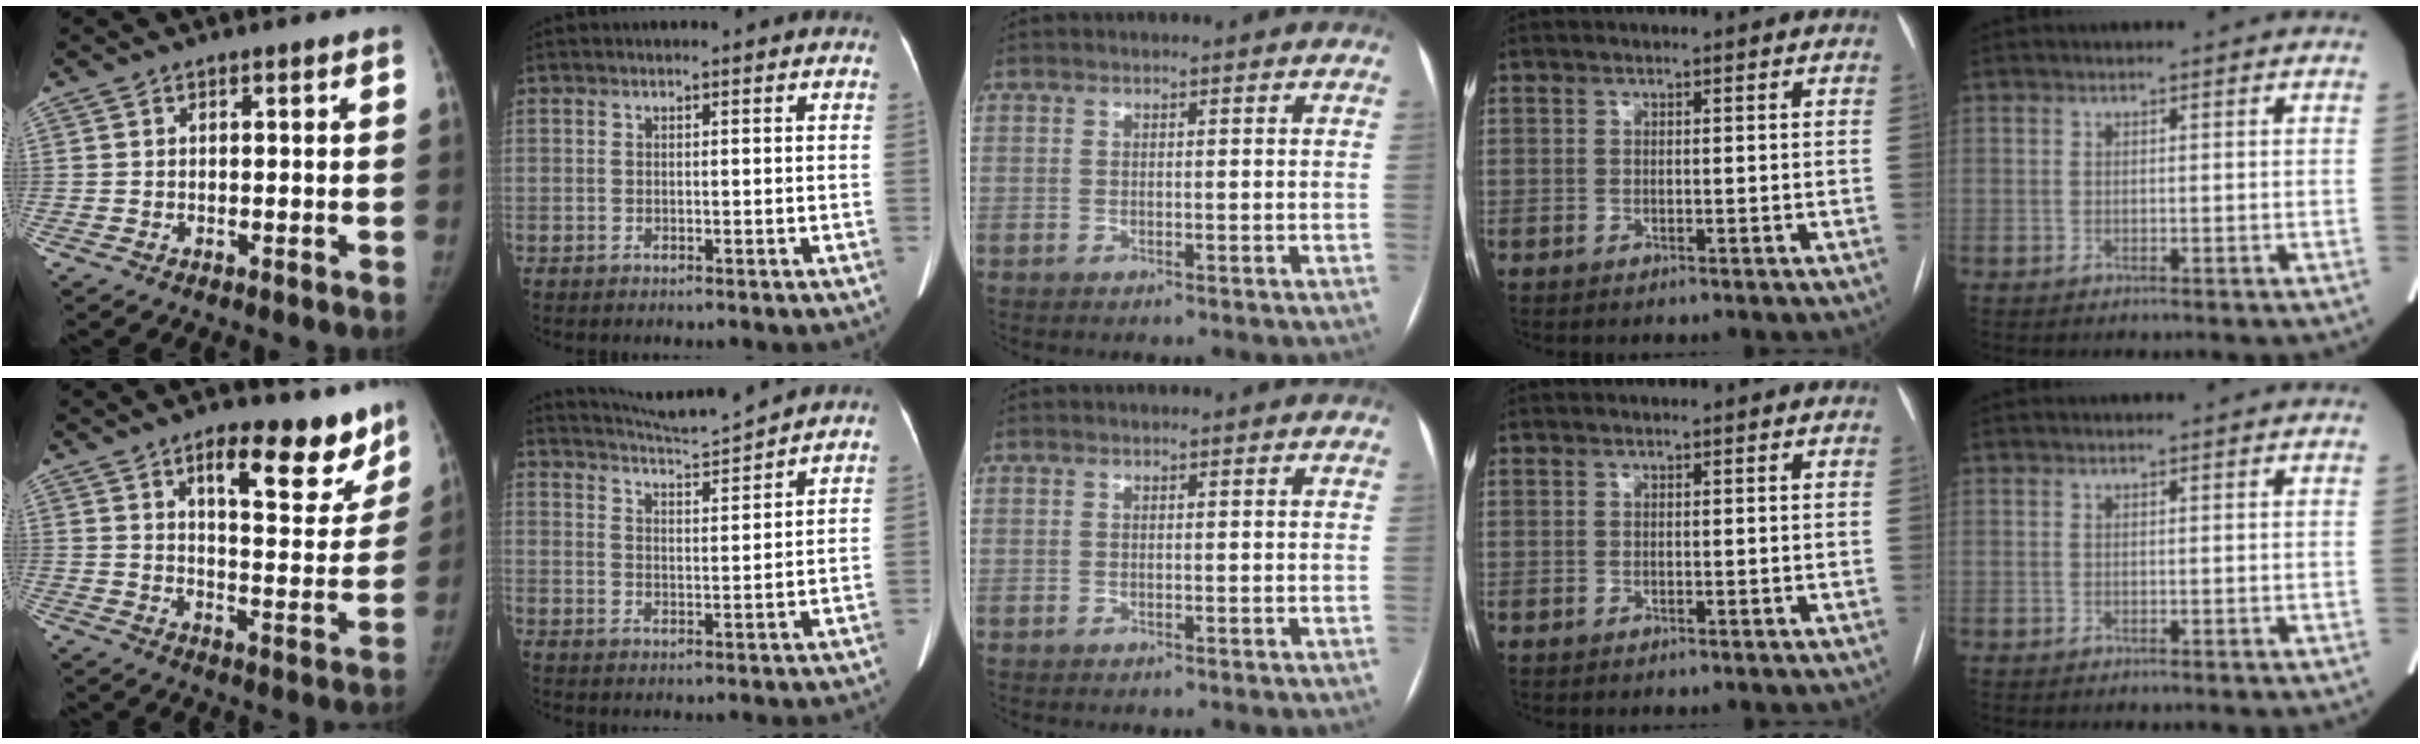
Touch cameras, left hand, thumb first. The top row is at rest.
{"thumb": {"total": 15.1, "force": [10.2, 5.9, 9.5], "torque": [-0.068, -0.062, 0.146]}, "index": {"total": 7.4, "force": [7.1, -1.6, 0.7], "torque": [-0.030, -0.003, 0.126]}}